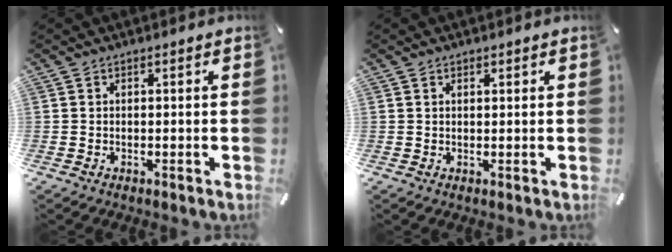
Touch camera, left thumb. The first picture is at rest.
{"total": 0.8, "force": [0.5, 0.5, 0.3], "torque": [-0.006, 0.001, 0.010]}